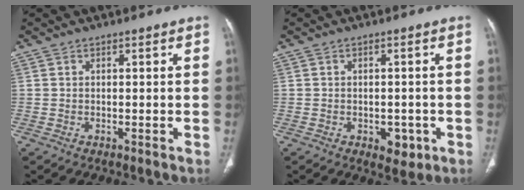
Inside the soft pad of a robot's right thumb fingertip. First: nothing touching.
{"total": 4.2, "force": [-1.5, 2.8, 2.8], "torque": [-0.017, 0.003, -0.011]}